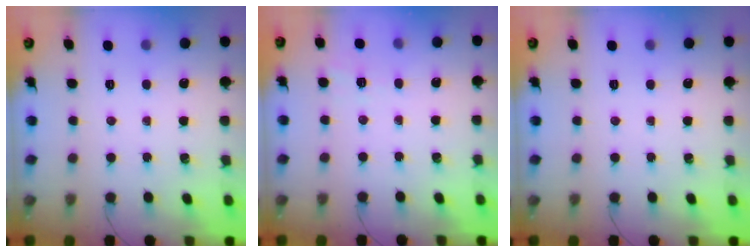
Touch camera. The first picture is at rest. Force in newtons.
{"total": 2.7, "press": 2.3, "slide": 1.5}
{"total": 0.0}